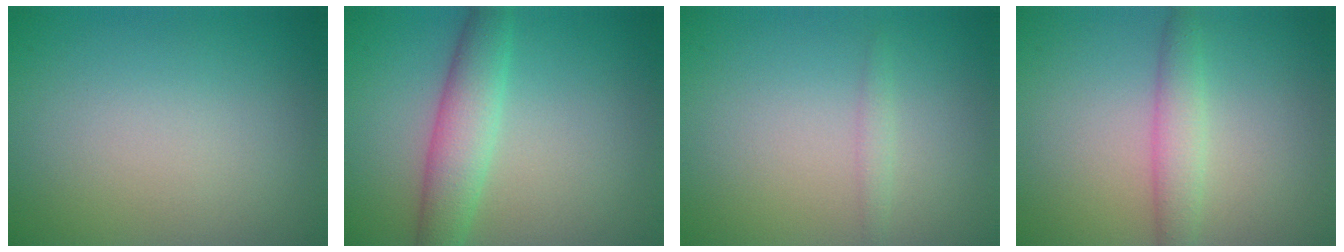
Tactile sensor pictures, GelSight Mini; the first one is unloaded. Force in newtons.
{"total": 4.0, "press": 4.0, "slide": 0.1}
{"total": 0.8, "press": 0.8, "slide": 0.0}
{"total": 2.4, "press": 2.4, "slide": 0.1}